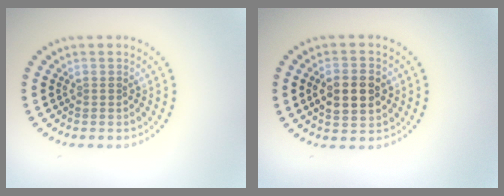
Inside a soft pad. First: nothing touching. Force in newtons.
{"total": 4.4, "press": 4.4, "slide": 0.3}